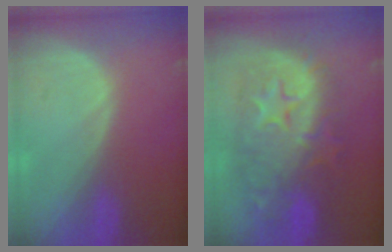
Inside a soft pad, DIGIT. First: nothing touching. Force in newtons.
{"total": 11.9, "press": 11.9, "slide": 1.0}